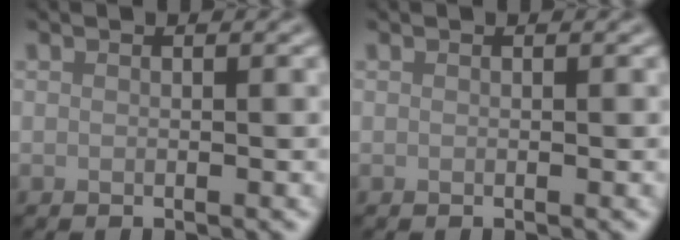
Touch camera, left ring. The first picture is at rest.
{"total": 0.0}